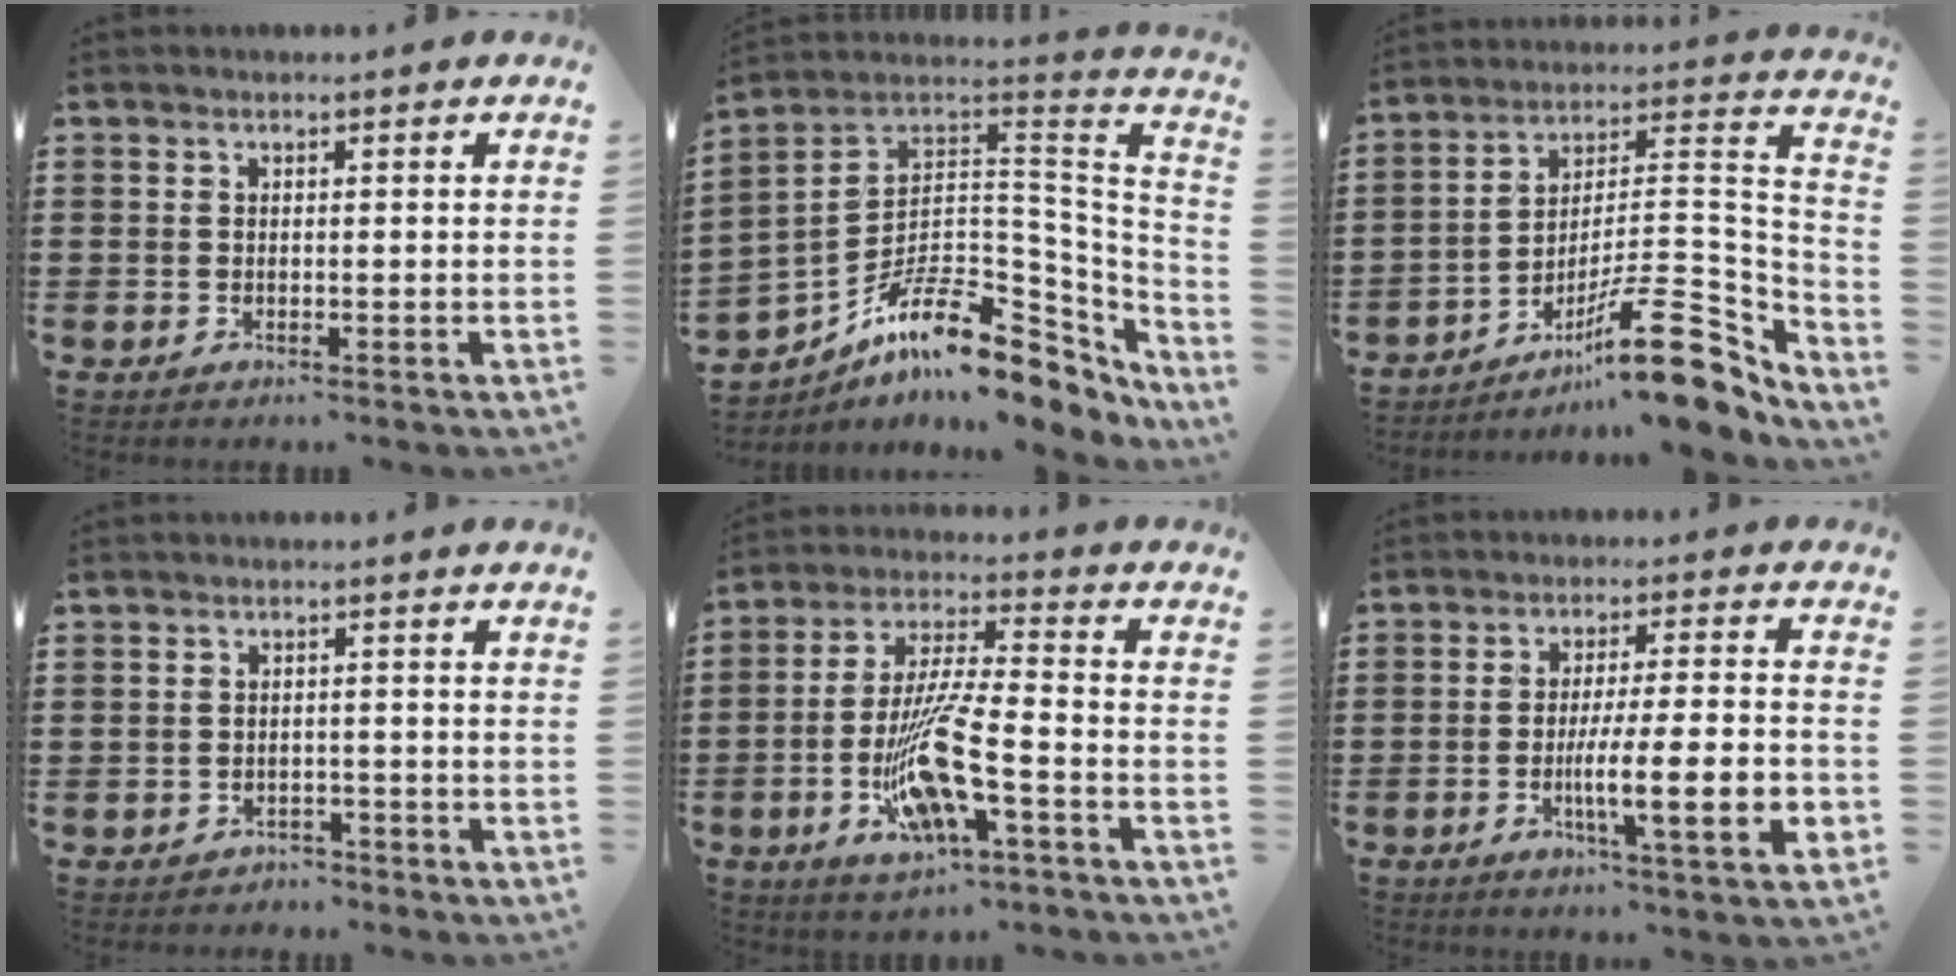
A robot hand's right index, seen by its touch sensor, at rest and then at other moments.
{"total": 11.9, "force": [-7.3, 5.3, 7.8], "torque": [-0.133, 0.007, -0.129]}
{"total": 16.5, "force": [-10.4, 4.5, 11.9], "torque": [-0.155, 0.034, -0.177]}
{"total": 1.8, "force": [-1.6, 0.6, -0.2], "torque": [-0.002, 0.004, -0.039]}
{"total": 12.3, "force": [-4.2, 2.2, 11.4], "torque": [-0.239, -0.014, -0.080]}
{"total": 11.3, "force": [-3.3, 1.5, 10.7], "torque": [-0.195, -0.014, -0.059]}